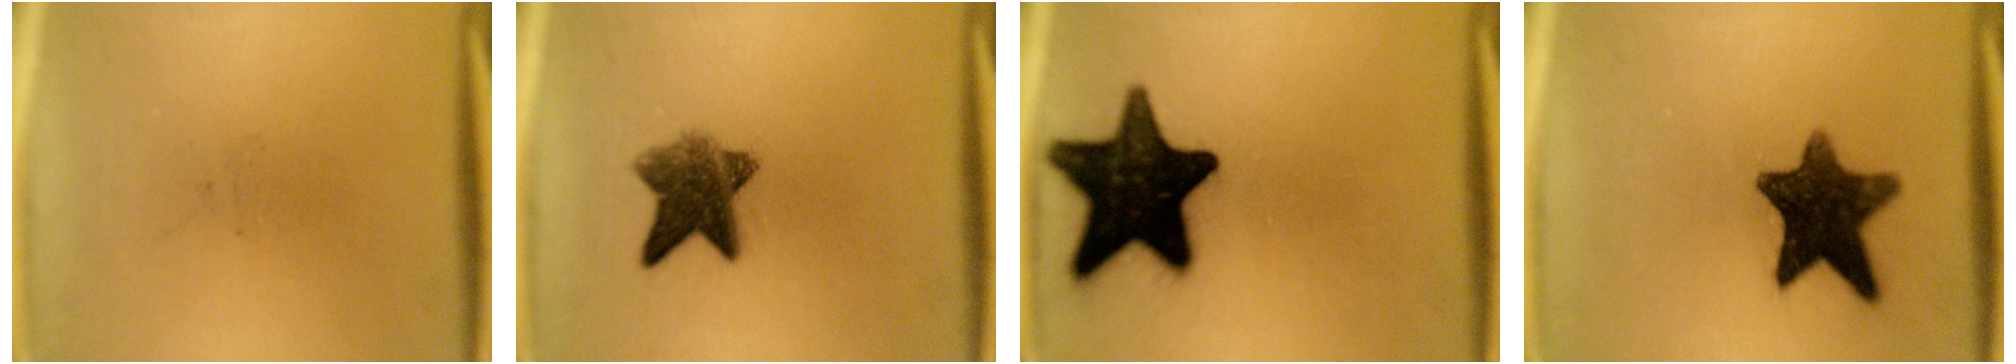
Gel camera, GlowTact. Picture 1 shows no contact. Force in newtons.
{"total": 7.9}
{"total": 18.4}
{"total": 12.2}